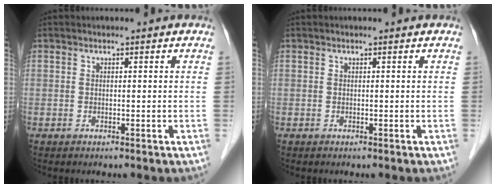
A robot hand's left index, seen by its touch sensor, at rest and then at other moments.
{"total": 0.0}